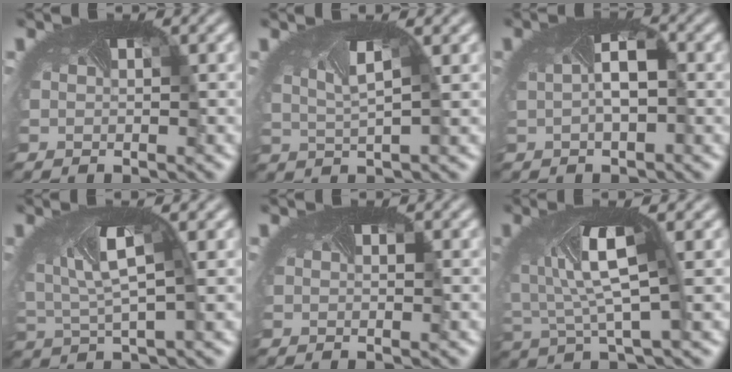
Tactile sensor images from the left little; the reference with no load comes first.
{"total": 3.0, "force": [1.2, 1.4, 2.4], "torque": [-0.055, 0.009, 0.024]}
{"total": 2.6, "force": [0.2, 1.5, 2.1], "torque": [-0.037, 0.008, 0.002]}
{"total": 4.6, "force": [1.0, 1.9, 4.1], "torque": [-0.102, -0.001, 0.014]}
{"total": 0.0}
{"total": 5.6, "force": [1.1, 1.9, 5.2], "torque": [-0.118, 0.003, 0.017]}